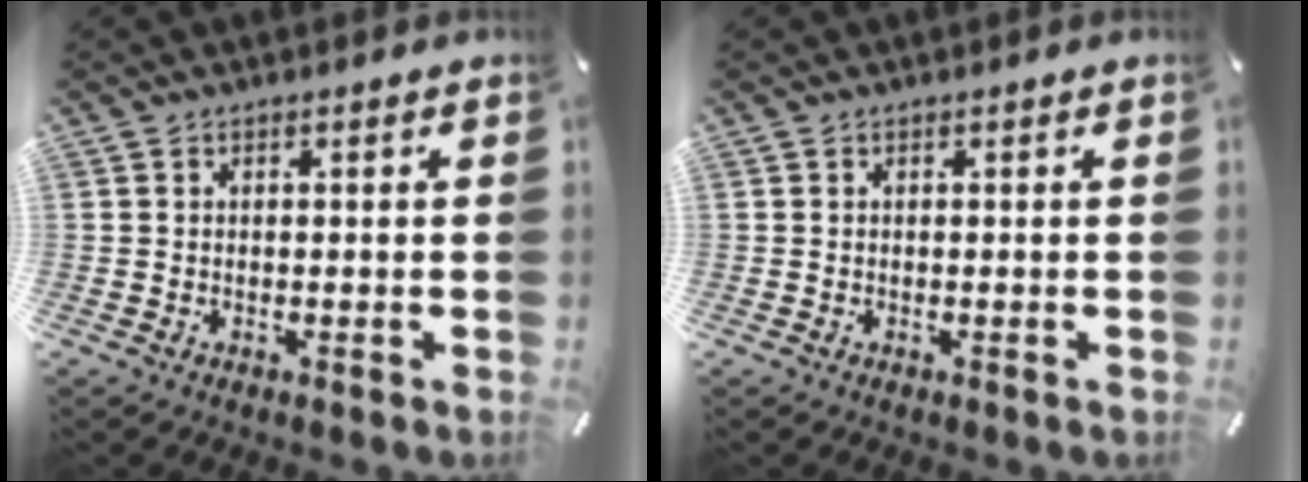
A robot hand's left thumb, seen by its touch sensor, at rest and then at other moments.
{"total": 0.0}